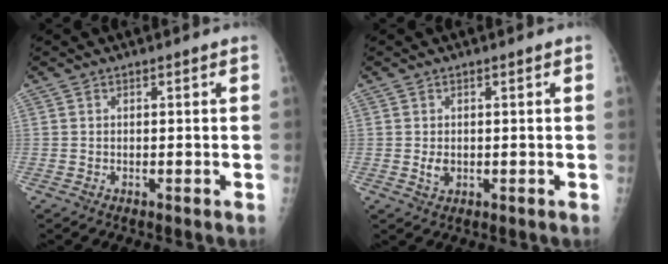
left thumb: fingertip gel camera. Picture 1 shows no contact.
{"total": 1.8, "force": [0.1, 1.2, 1.4], "torque": [-0.019, -0.004, 0.008]}